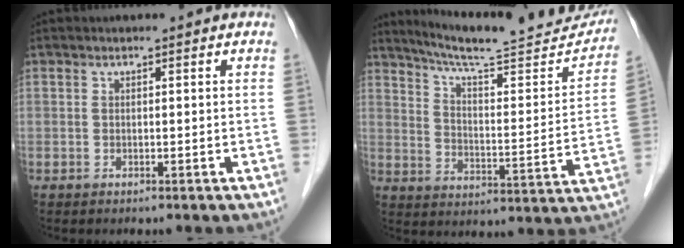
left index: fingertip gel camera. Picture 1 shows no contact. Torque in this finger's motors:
{"motor_torque": [0.07, -0.20, 0.13, 0.05]}